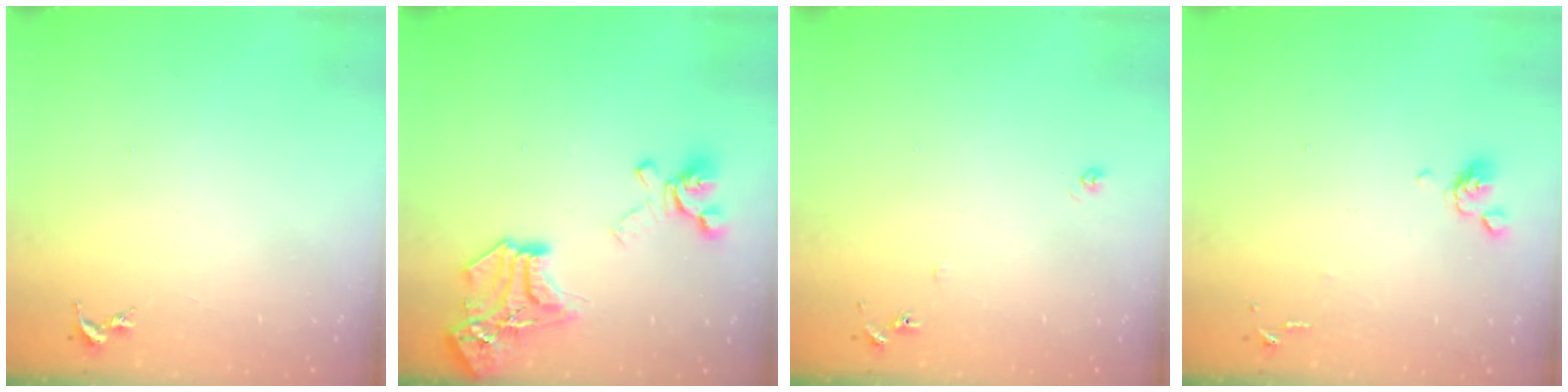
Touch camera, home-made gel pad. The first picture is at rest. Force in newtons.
{"total": 19.7, "press": 19.7, "slide": 1.4}
{"total": 5.8, "press": 5.8, "slide": 0.6}
{"total": 6.4, "press": 6.2, "slide": 1.5}